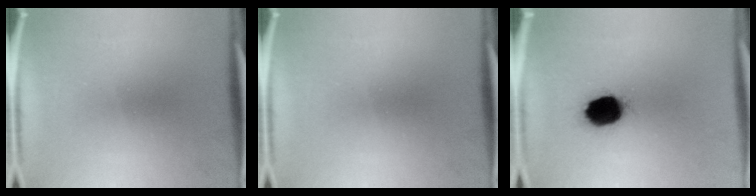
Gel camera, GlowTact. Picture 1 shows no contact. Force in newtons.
{"total": 0.0}
{"total": 12.8}